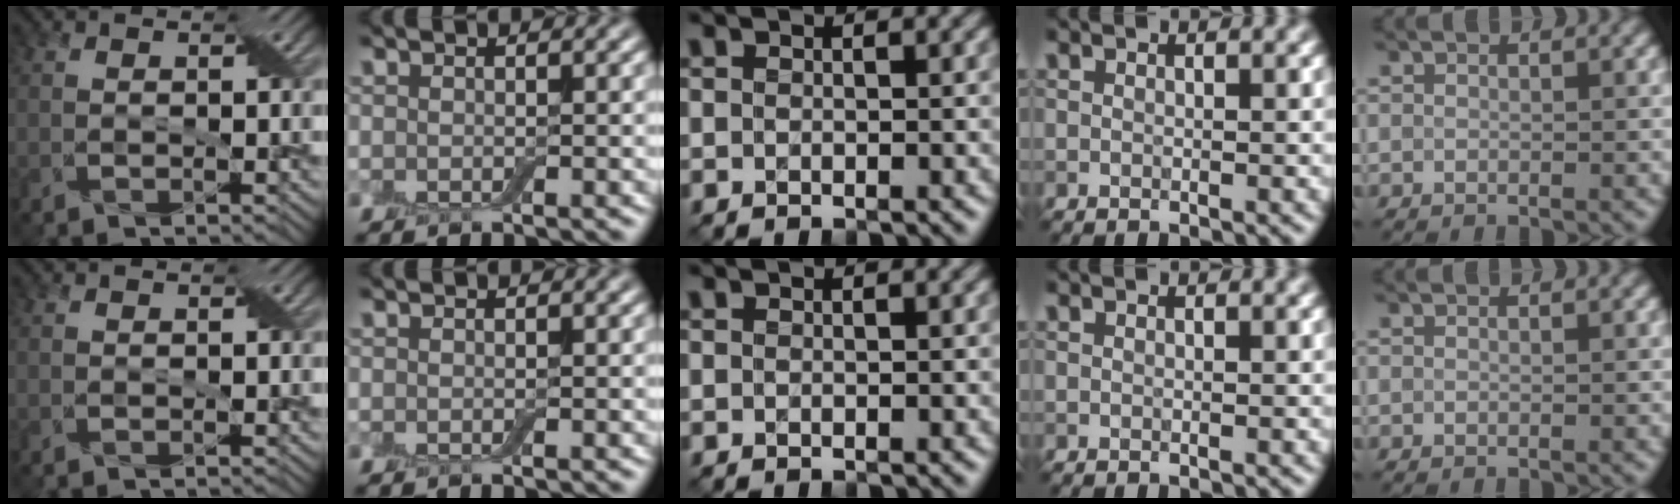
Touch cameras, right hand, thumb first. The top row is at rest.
{}